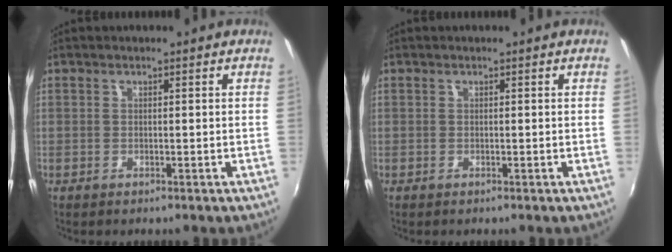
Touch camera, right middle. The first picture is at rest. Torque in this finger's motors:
{"motor_torque": [-0.01, -0.10, 0.01, 0.00]}